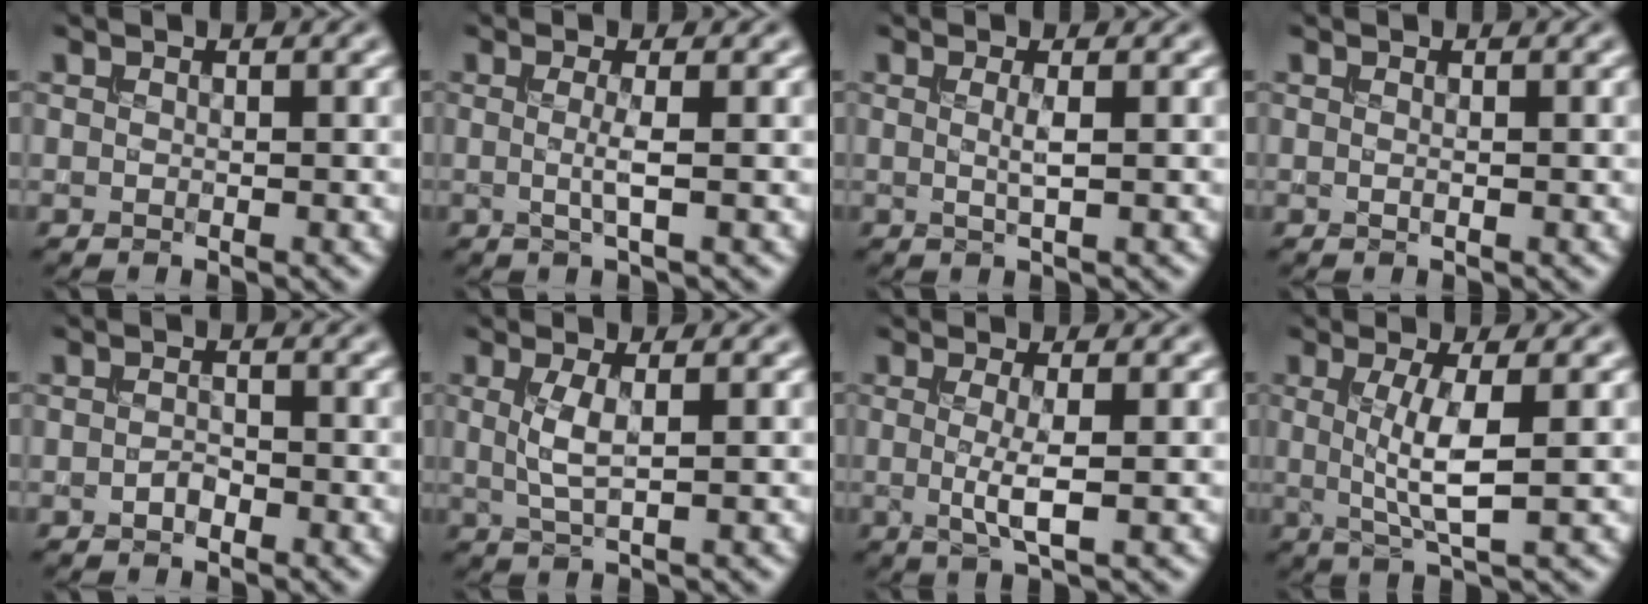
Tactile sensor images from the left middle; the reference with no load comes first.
{"total": 1.7, "force": [-0.2, 0.1, 1.6], "torque": [-0.036, -0.003, -0.006]}
{"total": 1.2, "force": [0.1, 0.1, 1.2], "torque": [-0.024, 0.000, -0.001]}
{"total": 0.0}
{"total": 0.9, "force": [-0.6, 0.4, 0.5], "torque": [-0.013, 0.001, -0.012]}
{"total": 2.4, "force": [0.4, 0.5, 2.4], "torque": [-0.057, 0.000, 0.010]}
{"total": 2.8, "force": [-0.2, 0.3, 2.8], "torque": [-0.057, -0.006, -0.004]}
{"total": 4.2, "force": [0.2, 0.7, 4.1], "torque": [-0.081, -0.005, 0.007]}